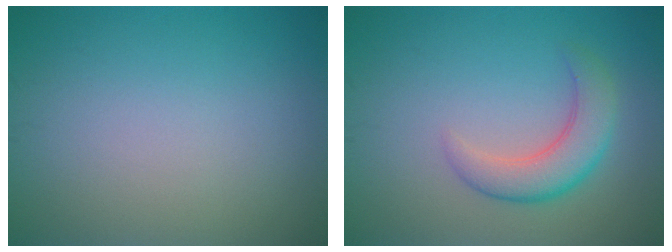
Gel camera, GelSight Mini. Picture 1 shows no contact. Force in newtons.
{"total": 3.9, "press": 3.9, "slide": 0.2}